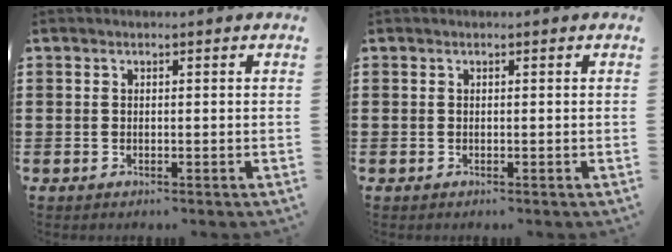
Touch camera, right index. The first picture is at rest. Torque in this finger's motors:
{"motor_torque": [-0.85, 1.29, 0.00, 0.00]}